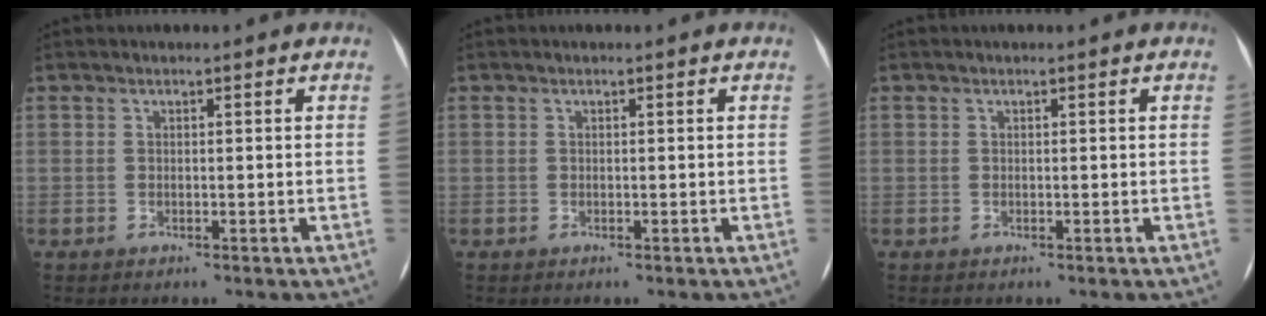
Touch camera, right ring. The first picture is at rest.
{"total": 0.0}
{"total": 0.0}